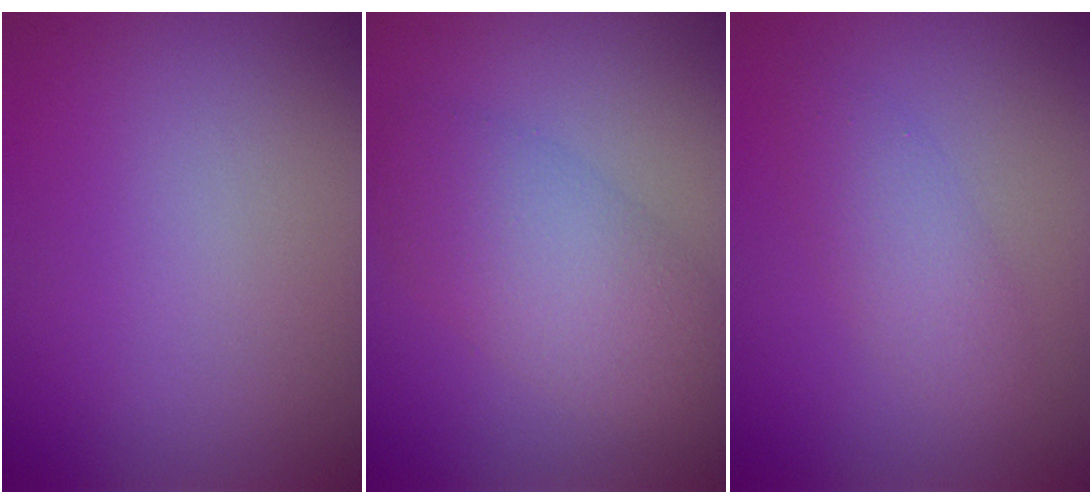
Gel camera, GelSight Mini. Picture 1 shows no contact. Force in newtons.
{"total": 5.4, "press": 5.4, "slide": 0.1}
{"total": 2.7, "press": 2.7, "slide": 0.0}